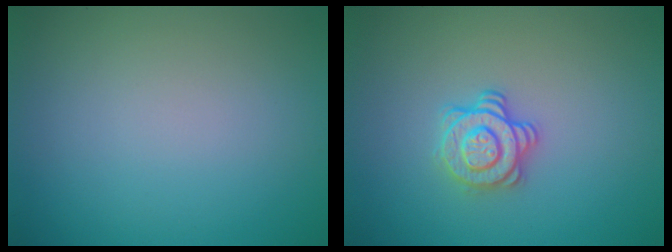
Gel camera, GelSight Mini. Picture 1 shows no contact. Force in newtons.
{"total": 2.9, "press": 2.5, "slide": 1.4}